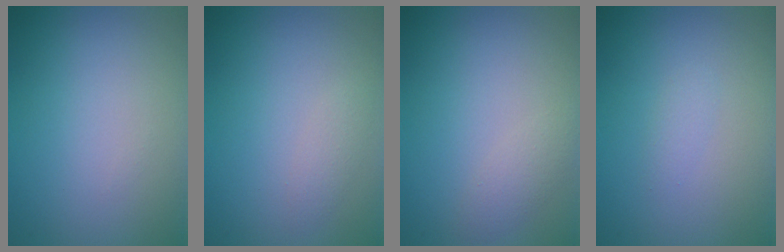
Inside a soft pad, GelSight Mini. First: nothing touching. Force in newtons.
{"total": 1.0, "press": 1.0, "slide": 0.0}
{"total": 1.3, "press": 1.3, "slide": 0.1}
{"total": 0.8, "press": 0.8, "slide": 0.1}